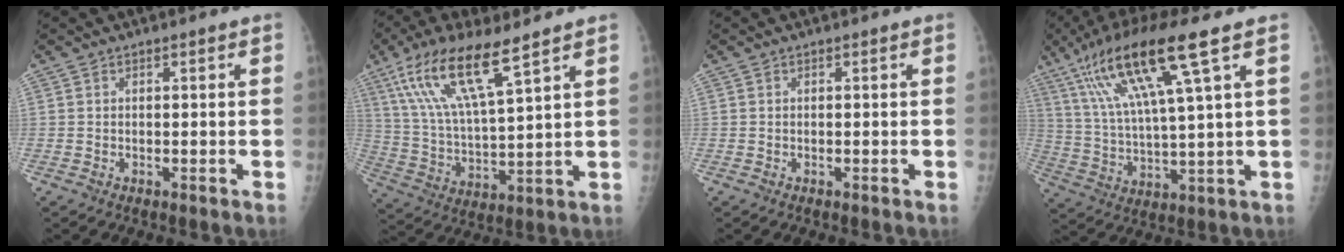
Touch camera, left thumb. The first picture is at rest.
{"total": 15.7, "force": [9.2, 3.4, 12.3], "torque": [-0.245, -0.031, 0.186]}
{"total": 0.0}
{"total": 17.3, "force": [8.5, 1.6, 15.0], "torque": [-0.298, -0.015, 0.158]}